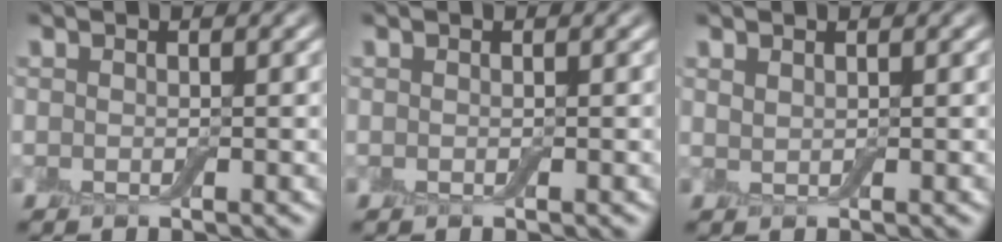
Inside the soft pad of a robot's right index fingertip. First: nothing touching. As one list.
[{"total": 0.0}, {"total": 0.7, "force": [0.6, 0.2, 0.2], "torque": [-0.008, 0.001, 0.014]}]